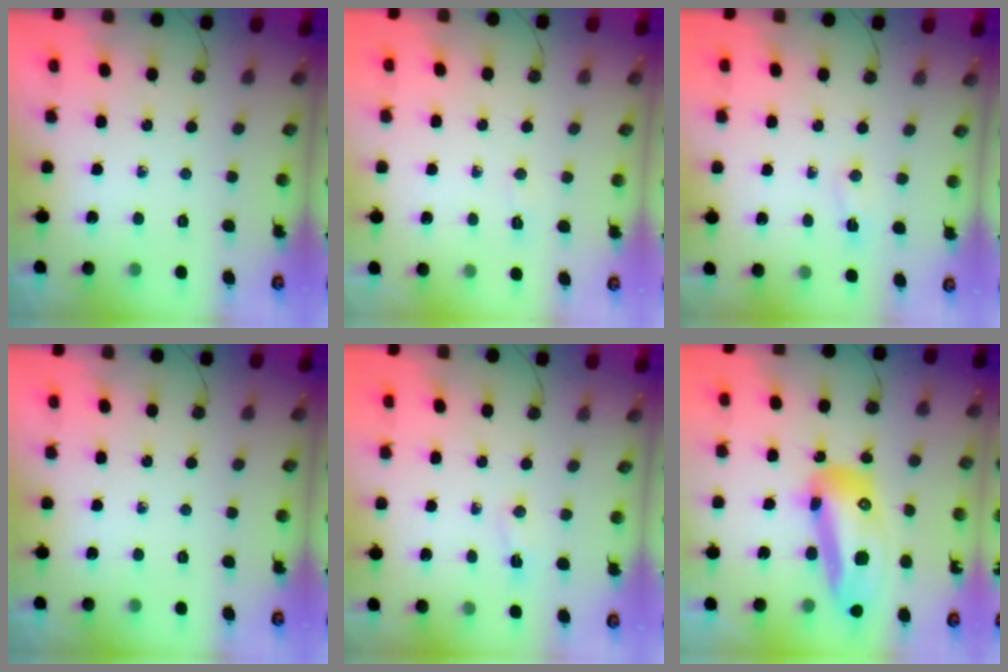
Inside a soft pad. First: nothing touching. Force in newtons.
{"total": 14.1, "press": 4.2, "slide": 13.5}
{"total": 2.1, "press": 2.0, "slide": 0.5}
{"total": 0.0}
{"total": 2.1, "press": 2.0, "slide": 0.5}
{"total": 19.9, "press": 19.7, "slide": 2.5}